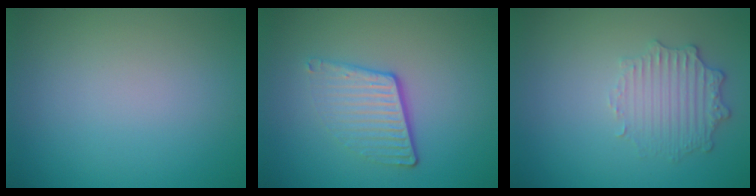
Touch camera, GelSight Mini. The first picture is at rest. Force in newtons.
{"total": 3.8, "press": 2.5, "slide": 2.9}
{"total": 2.5, "press": 2.3, "slide": 1.0}